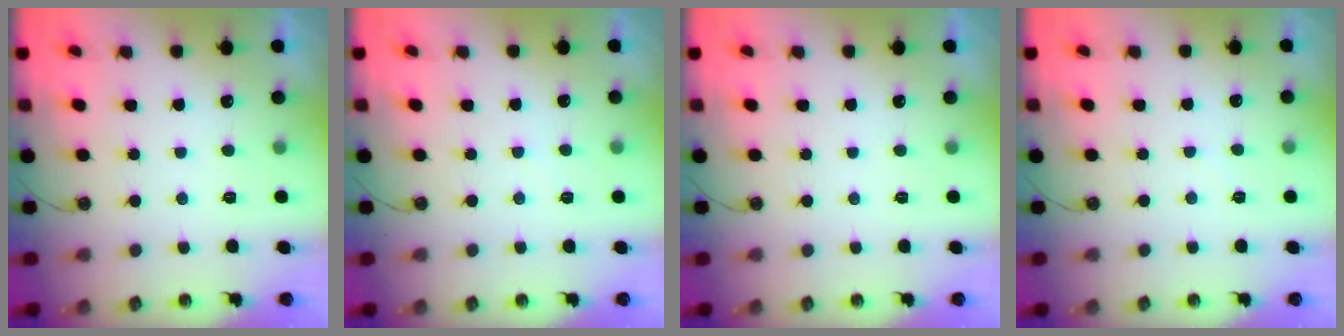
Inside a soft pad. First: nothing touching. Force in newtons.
{"total": 2.3, "press": 2.3, "slide": 0.4}
{"total": 0.0}
{"total": 2.8, "press": 2.8, "slide": 0.5}